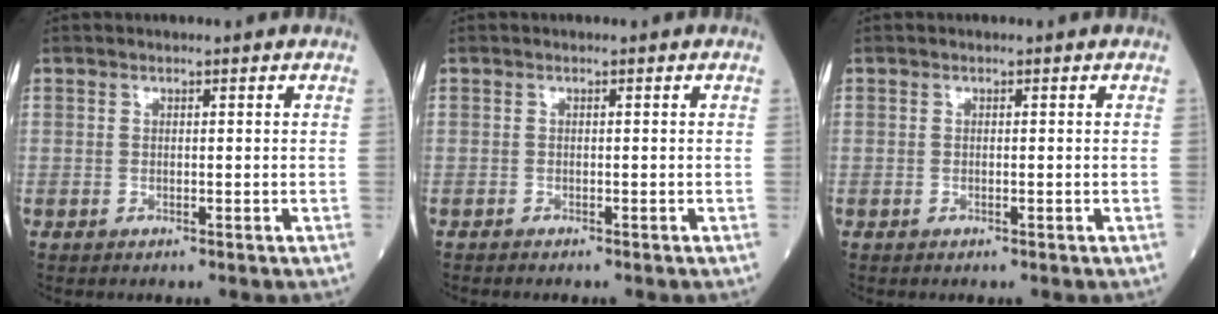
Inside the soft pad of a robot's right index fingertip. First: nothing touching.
{"total": 0.6, "force": [-0.6, 0.1, 0.1], "torque": [-0.005, -0.001, -0.012]}
{"total": 0.0}